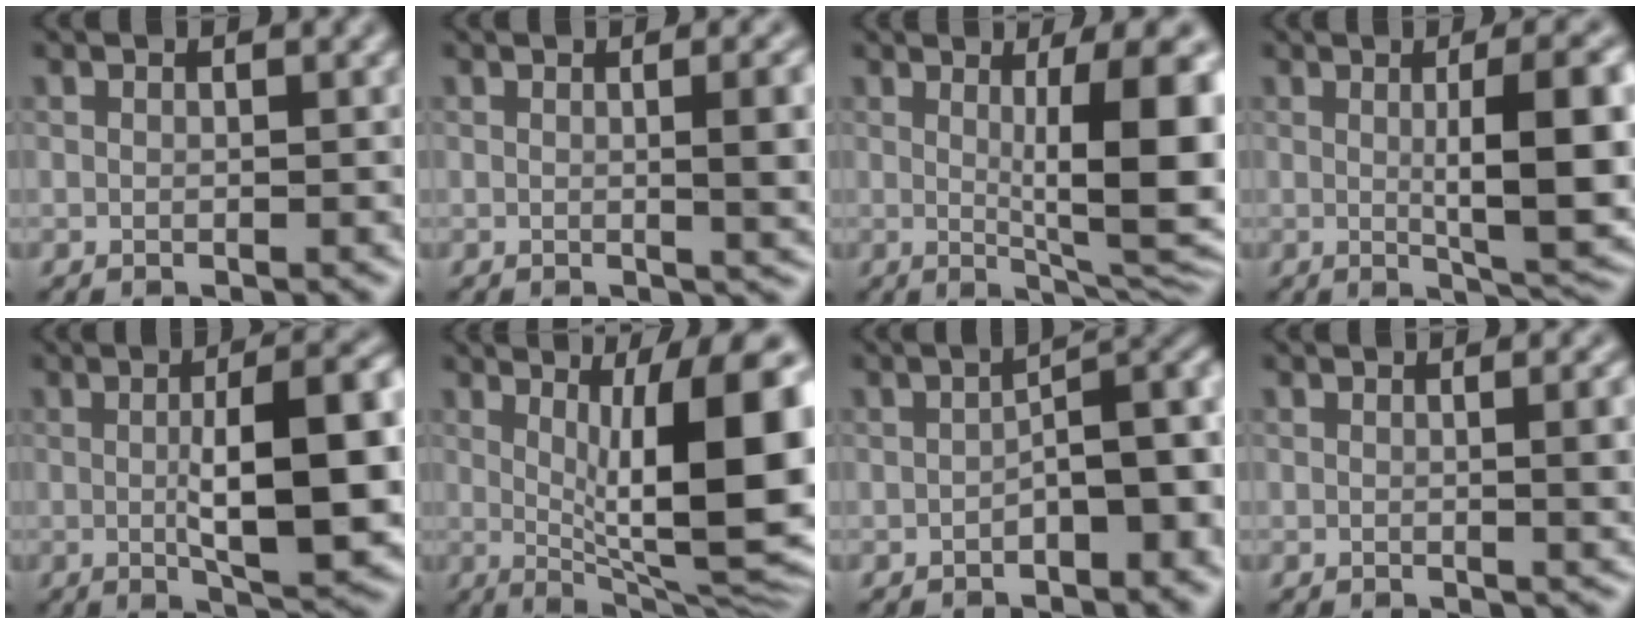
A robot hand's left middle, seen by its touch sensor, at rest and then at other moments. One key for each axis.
{"total": 5.4, "fx": 0.4, "fy": 1.7, "fz": 5.1, "tx": -0.052, "ty": 0.007, "tz": 0.004}
{"total": 10.1, "fx": 1.2, "fy": 2.3, "fz": 9.8, "tx": -0.124, "ty": -0.009, "tz": 0.024}
{"total": 10.1, "fx": 0.4, "fy": 2.3, "fz": 9.8, "tx": -0.122, "ty": 0.000, "tz": 0.008}
{"total": 11.3, "fx": 0.1, "fy": 3.1, "fz": 10.8, "tx": -0.147, "ty": 0.000, "tz": 0.003}
{"total": 11.7, "fx": 1.1, "fy": 2.7, "fz": 11.3, "tx": -0.152, "ty": -0.002, "tz": 0.023}
{"total": 5.3, "fx": -1.5, "fy": 2.1, "fz": 4.6, "tx": -0.054, "ty": 0.013, "tz": -0.028}
{"total": 3.9, "fx": 0.3, "fy": 1.2, "fz": 3.7, "tx": -0.038, "ty": 0.007, "tz": 0.001}